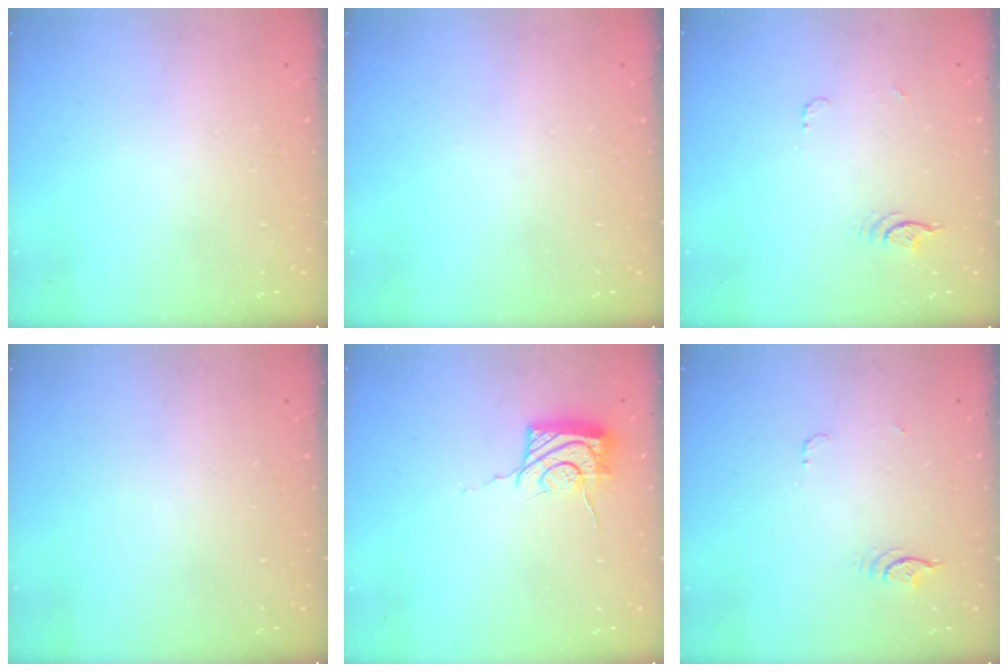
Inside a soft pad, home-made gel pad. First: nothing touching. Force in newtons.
{"total": 0.0}
{"total": 3.9, "press": 3.5, "slide": 1.7}
{"total": 0.0}
{"total": 12.2, "press": 12.0, "slide": 1.8}
{"total": 3.8, "press": 3.5, "slide": 1.6}